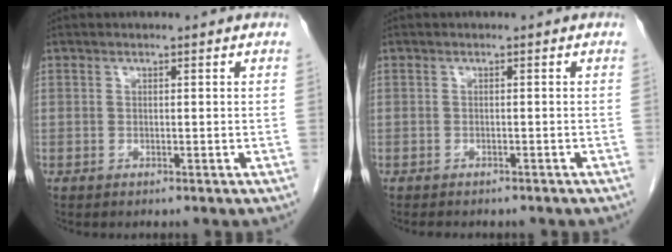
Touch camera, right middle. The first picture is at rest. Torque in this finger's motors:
{"motor_torque": [0.38, -0.25, 0.02, 0.03]}